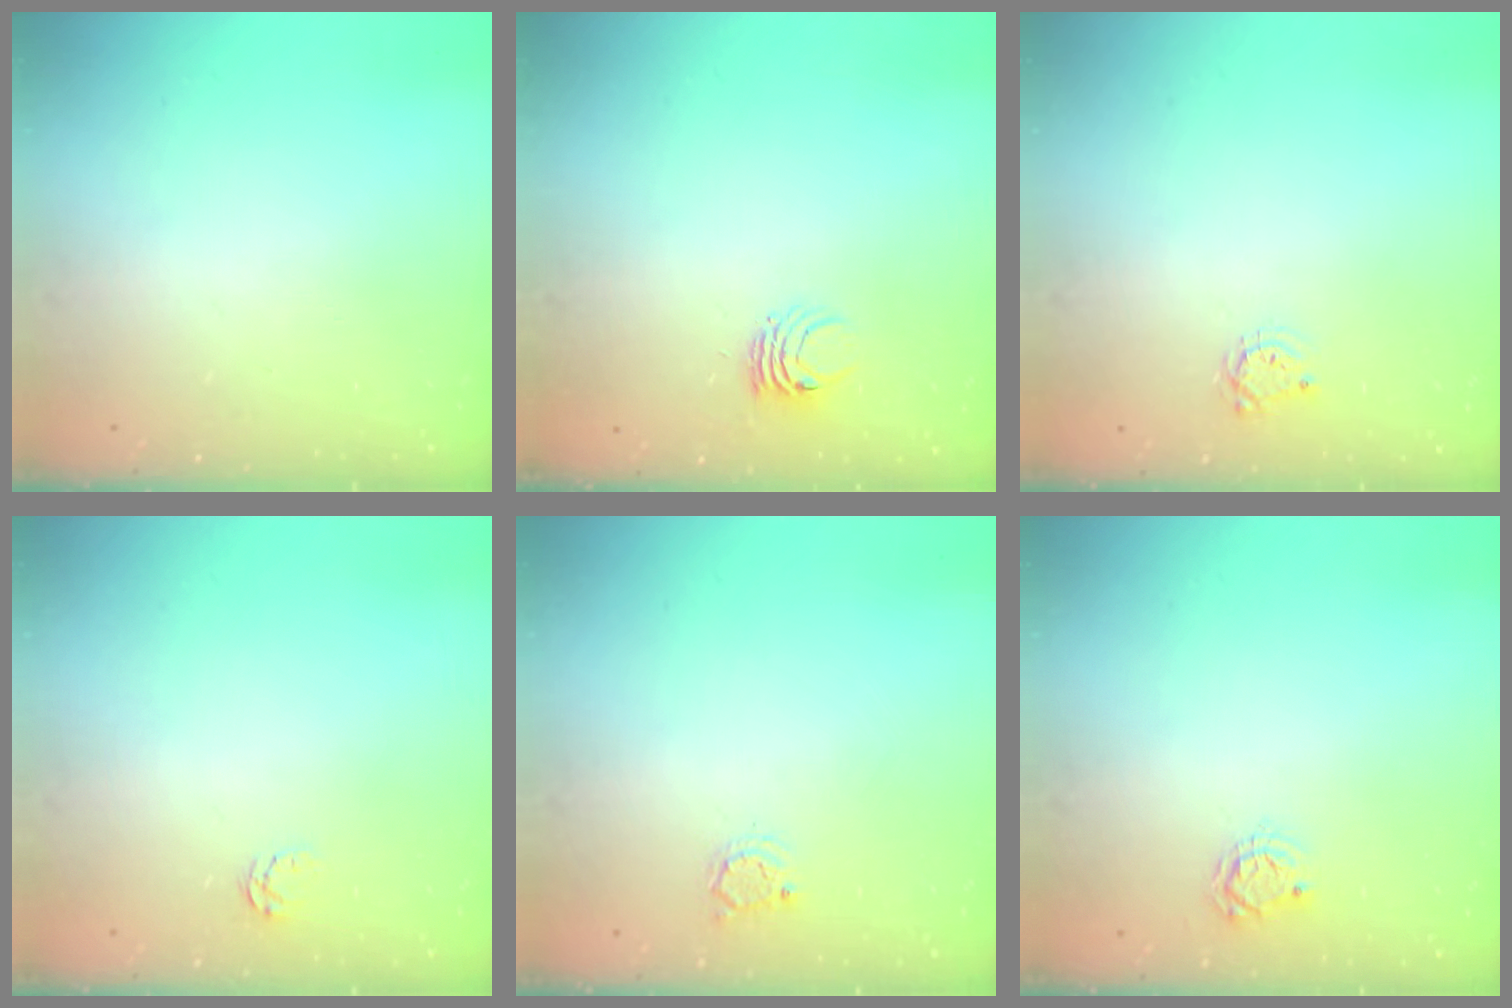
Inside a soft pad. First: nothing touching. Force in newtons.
{"total": 4.2, "press": 4.2, "slide": 0.4}
{"total": 3.6, "press": 3.6, "slide": 0.3}
{"total": 2.6, "press": 2.6, "slide": 0.4}
{"total": 2.8, "press": 2.8, "slide": 0.5}
{"total": 4.3, "press": 4.2, "slide": 0.5}